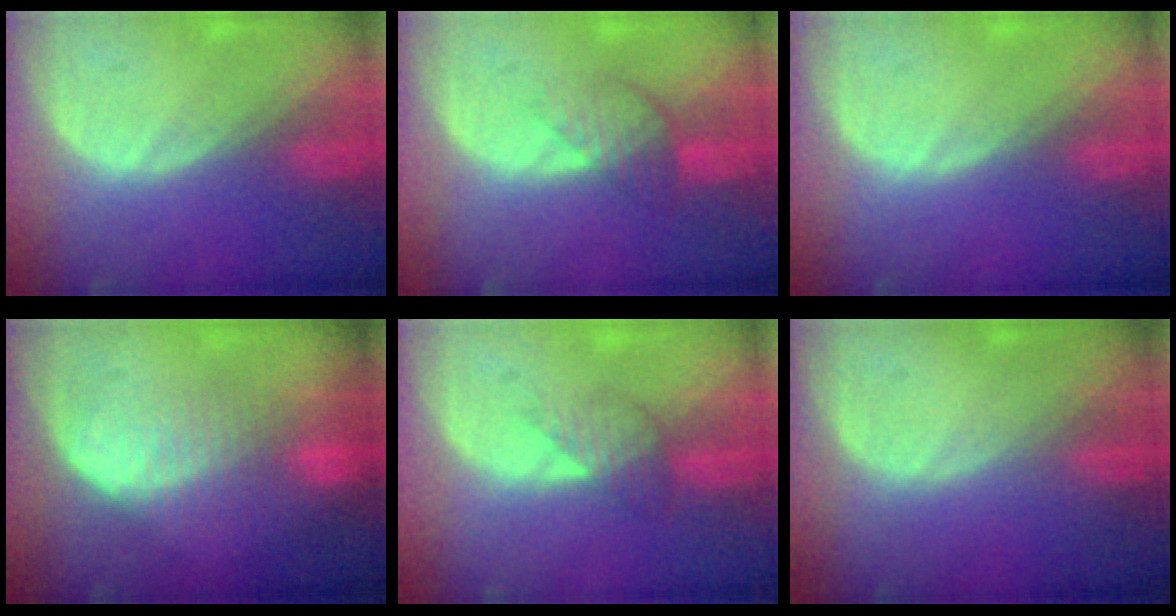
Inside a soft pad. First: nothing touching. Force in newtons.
{"total": 4.4, "press": 3.8, "slide": 2.3}
{"total": 0.0}
{"total": 6.8, "press": 6.7, "slide": 1.4}
{"total": 3.4, "press": 3.2, "slide": 1.2}
{"total": 0.0}